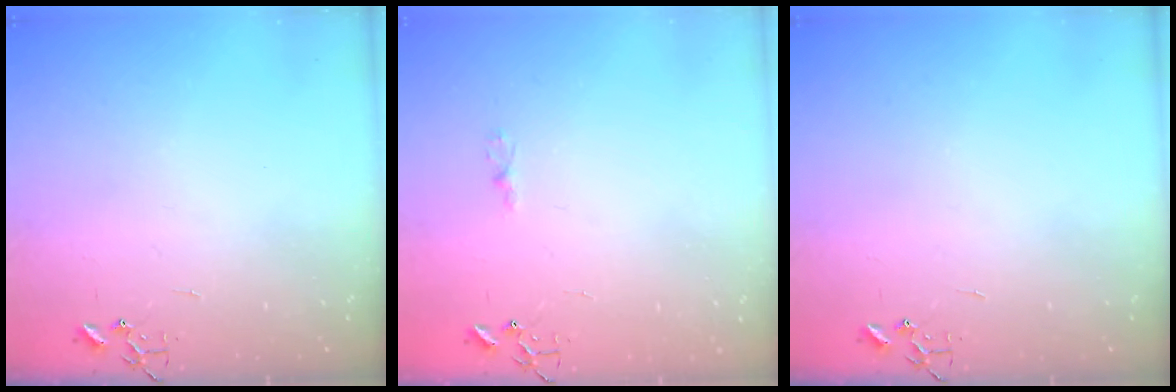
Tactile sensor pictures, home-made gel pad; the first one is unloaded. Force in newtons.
{"total": 3.1, "press": 3.1, "slide": 0.3}
{"total": 0.0}